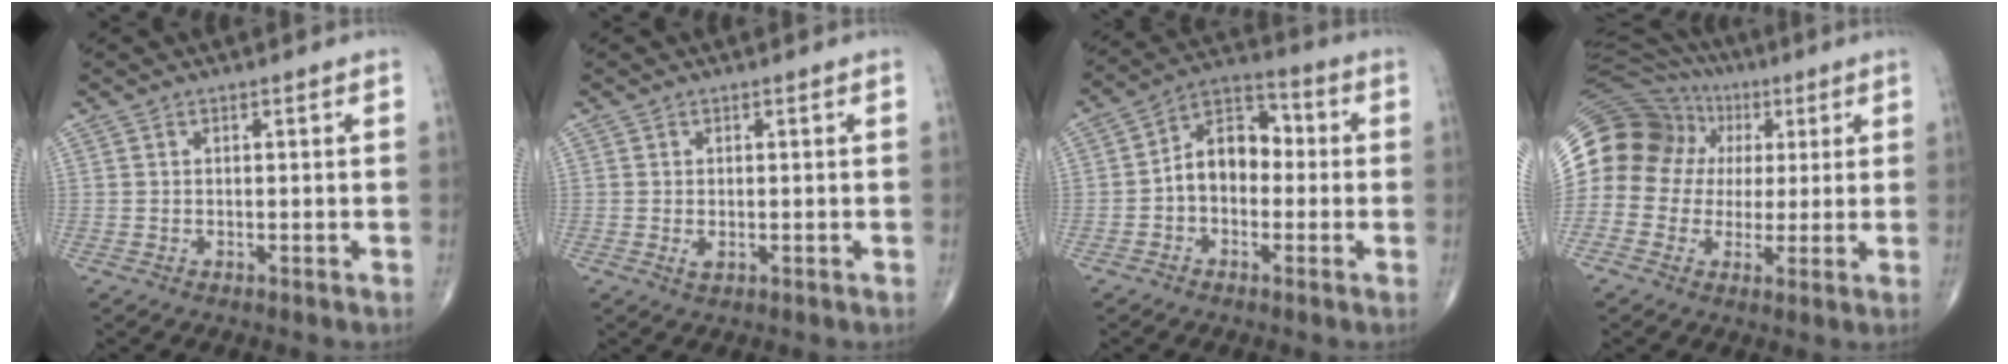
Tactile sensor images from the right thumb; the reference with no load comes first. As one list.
[{"total": 1.3, "force": [-0.2, 0.8, 1.1], "torque": [-0.020, -0.005, -0.004]}, {"total": 10.3, "force": [-0.8, 7.2, 7.3], "torque": [-0.091, 0.038, -0.031]}, {"total": 21.0, "force": [3.1, 19.0, 8.4], "torque": [-0.185, 0.077, 0.060]}]